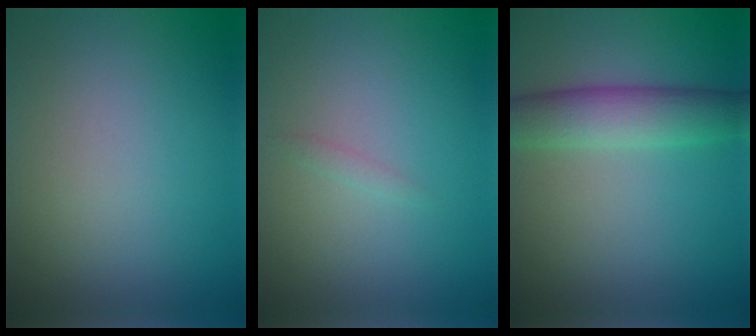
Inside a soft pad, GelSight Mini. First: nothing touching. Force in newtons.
{"total": 0.6, "press": 0.6, "slide": 0.0}
{"total": 4.8, "press": 4.8, "slide": 0.1}